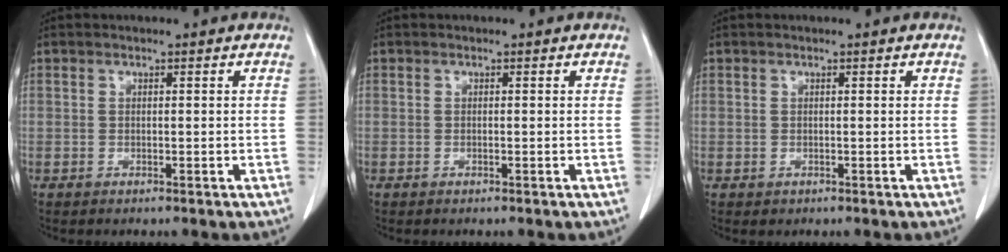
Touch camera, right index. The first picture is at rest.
{"total": 0.0}
{"total": 0.6, "force": [0.0, 0.6, 0.0], "torque": [0.003, 0.004, -0.002]}